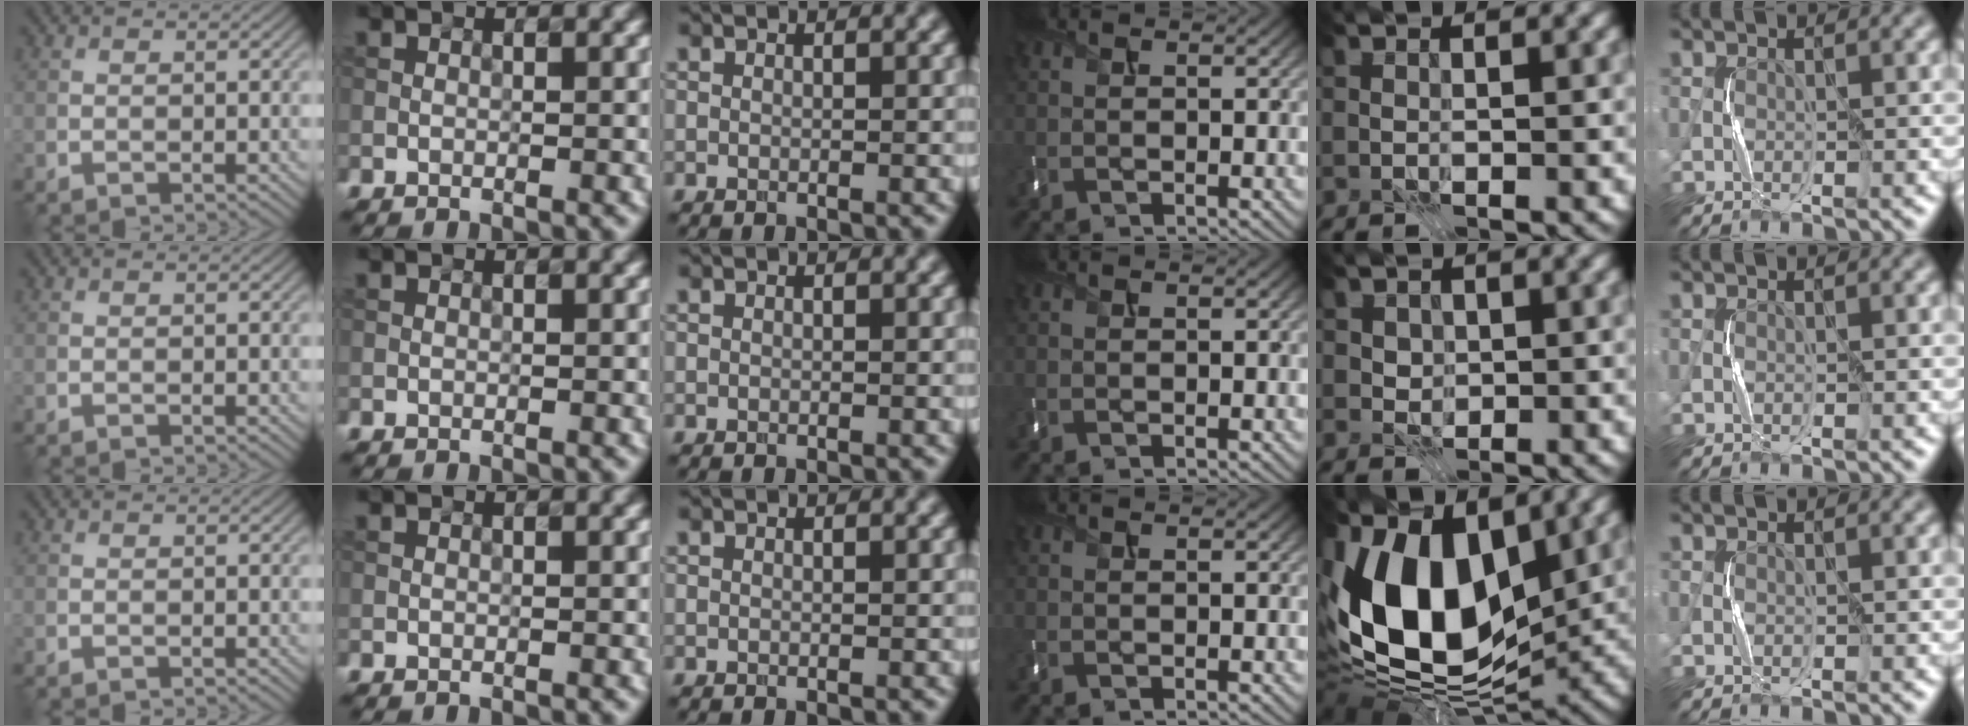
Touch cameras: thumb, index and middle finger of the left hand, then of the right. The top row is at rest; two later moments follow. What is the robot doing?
{"motion": "press", "object": "mouse"}